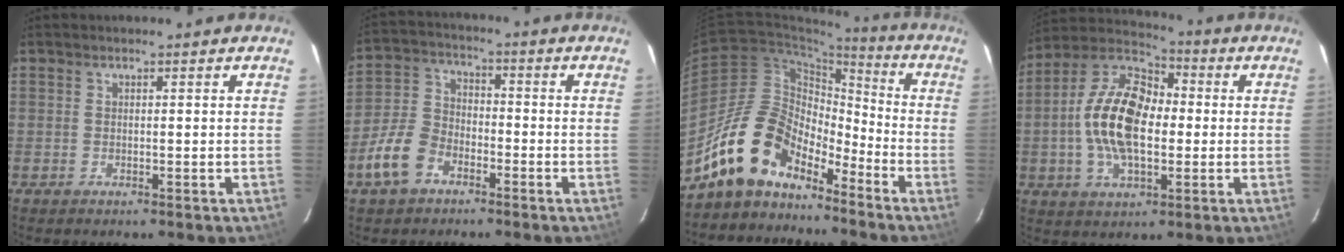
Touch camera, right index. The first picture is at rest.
{"total": 9.7, "force": [-5.5, 6.2, 5.0], "torque": [-0.115, 0.016, -0.111]}
{"total": 14.9, "force": [-11.5, 7.4, 5.8], "torque": [-0.111, 0.021, -0.210]}
{"total": 16.2, "force": [-0.9, 8.9, 13.5], "torque": [-0.267, 0.016, -0.023]}